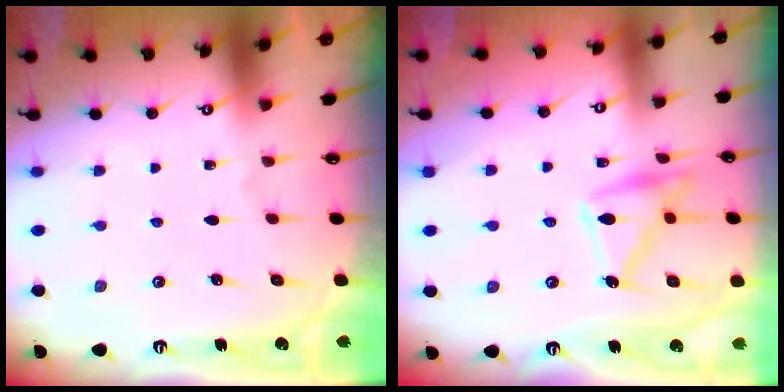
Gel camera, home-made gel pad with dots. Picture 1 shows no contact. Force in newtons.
{"total": 14.7, "press": 14.7, "slide": 0.4}